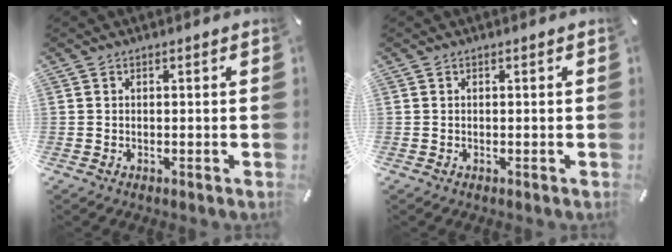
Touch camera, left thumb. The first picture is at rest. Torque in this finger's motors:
{"motor_torque": [0.00, 0.00, 0.00, 0.00, 0.00]}